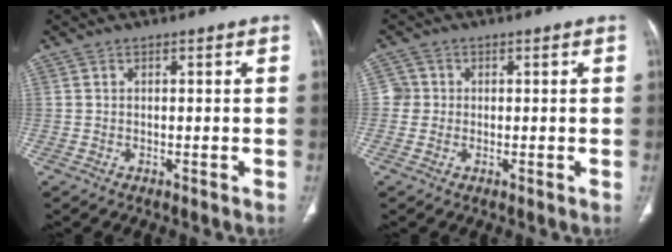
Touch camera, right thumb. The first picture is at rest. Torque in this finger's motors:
{"motor_torque": [0.02, -0.11, -0.10, 0.36, -0.03]}